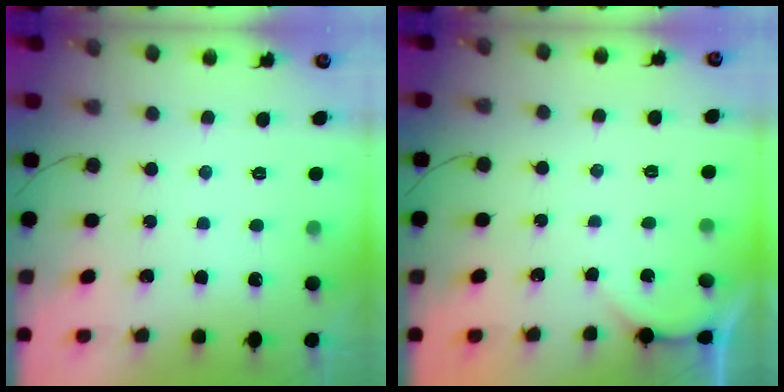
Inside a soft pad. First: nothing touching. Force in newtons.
{"total": 0.0}